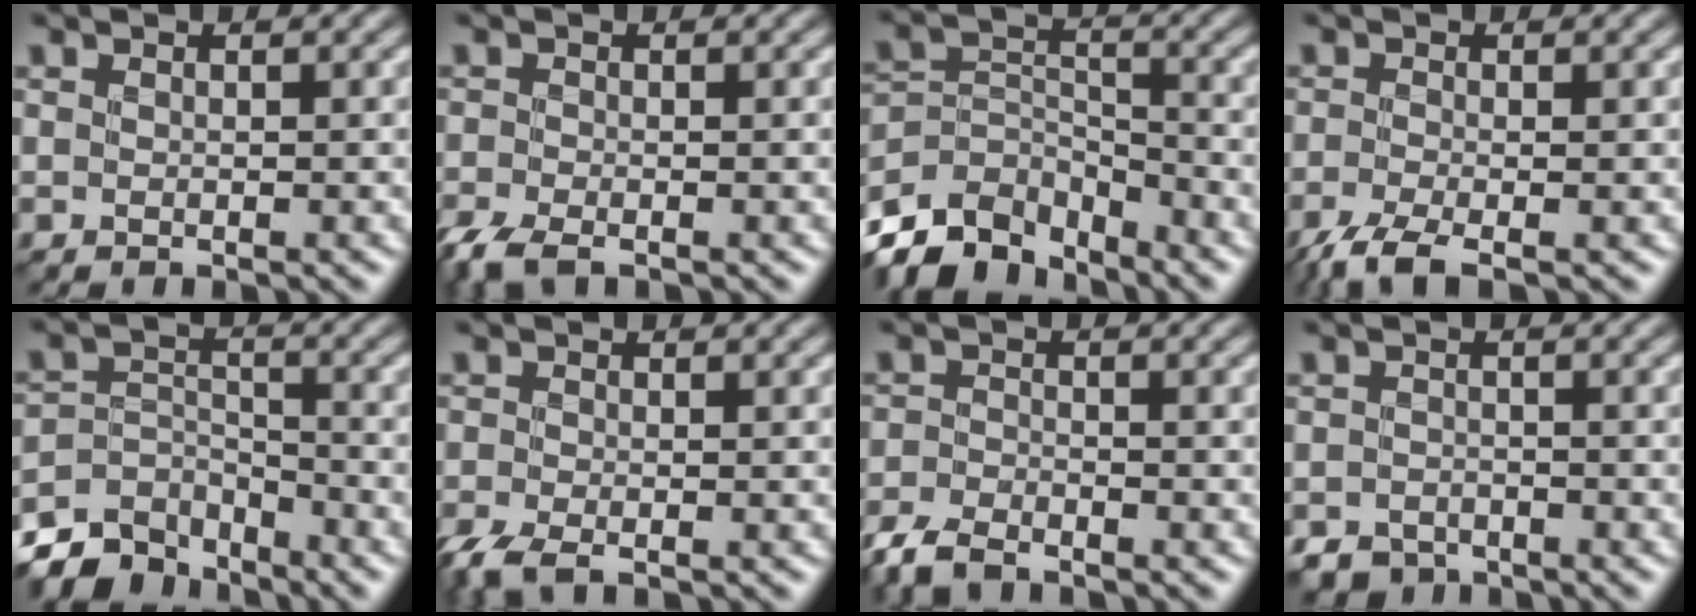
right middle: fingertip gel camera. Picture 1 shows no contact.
{"total": 3.3, "force": [-2.5, 1.0, 2.0], "torque": [-0.046, -0.013, -0.057]}
{"total": 8.1, "force": [-6.8, 3.4, 2.8], "torque": [-0.054, -0.008, -0.132]}
{"total": 3.3, "force": [-2.3, 0.6, 2.3], "torque": [-0.048, -0.010, -0.055]}
{"total": 6.2, "force": [-5.4, 2.6, 1.6], "torque": [-0.024, -0.010, -0.097]}
{"total": 3.2, "force": [-2.3, 0.8, 2.2], "torque": [-0.052, -0.013, -0.052]}
{"total": 3.5, "force": [-2.9, 1.1, 1.6], "torque": [-0.033, -0.009, -0.067]}
{"total": 3.2, "force": [-2.7, 1.6, 0.6], "torque": [-0.001, -0.006, -0.046]}